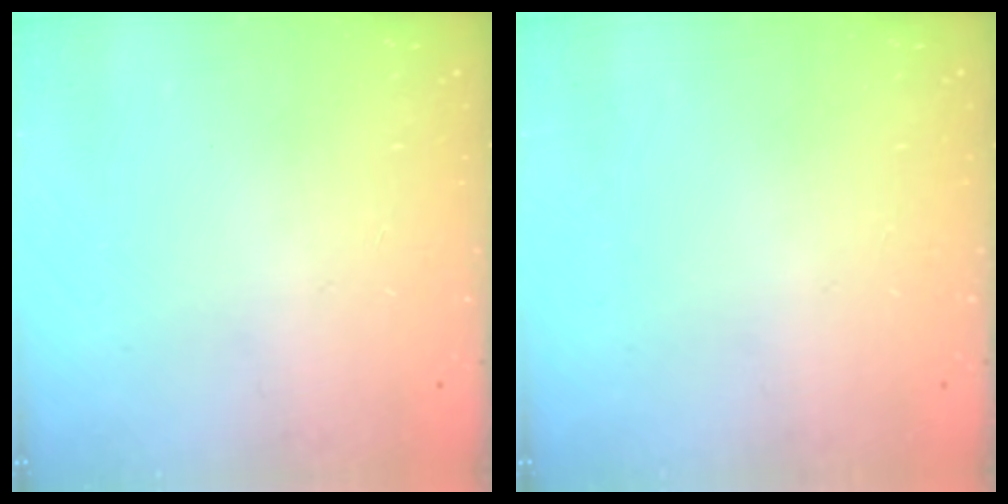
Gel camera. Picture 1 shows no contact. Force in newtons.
{"total": 0.0}